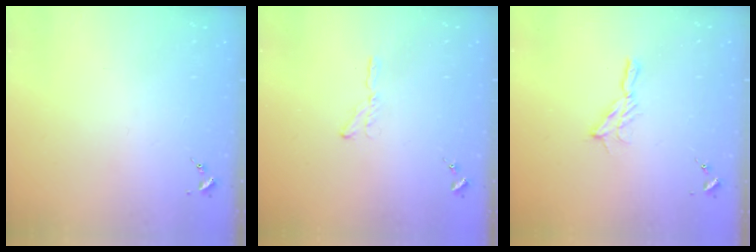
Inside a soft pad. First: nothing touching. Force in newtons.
{"total": 4.1, "press": 4.1, "slide": 0.5}
{"total": 5.7, "press": 5.7, "slide": 0.4}